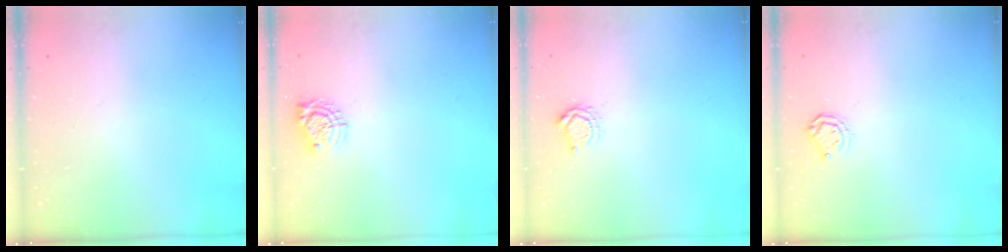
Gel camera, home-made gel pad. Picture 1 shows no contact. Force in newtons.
{"total": 7.9, "press": 7.9, "slide": 0.4}
{"total": 5.4, "press": 5.3, "slide": 0.6}
{"total": 5.6, "press": 5.6, "slide": 0.5}